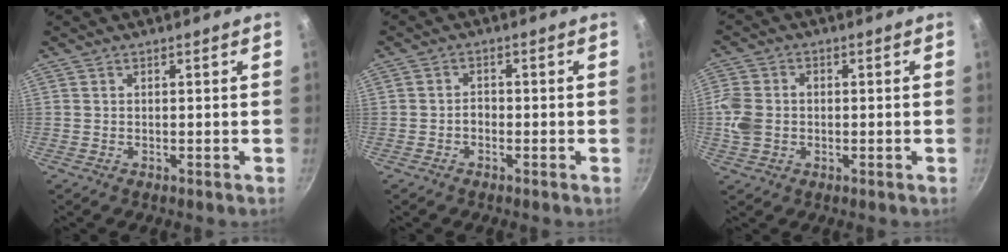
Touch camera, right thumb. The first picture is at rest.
{"total": 1.7, "force": [-0.8, 1.2, 0.9], "torque": [-0.005, 0.015, -0.016]}
{"total": 6.7, "force": [-0.6, 5.3, 4.1], "torque": [-0.083, 0.007, -0.017]}